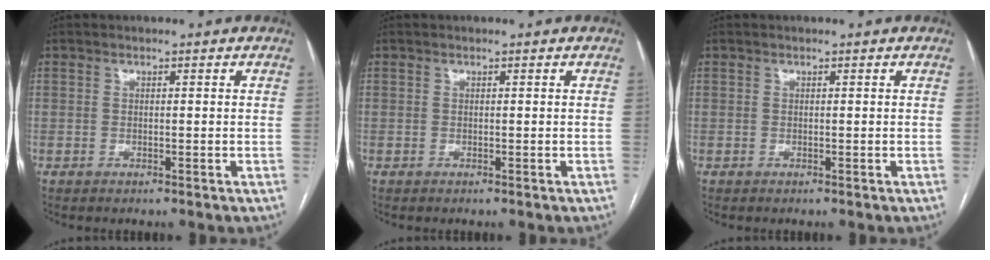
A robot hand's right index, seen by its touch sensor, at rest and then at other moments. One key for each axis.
{"total": 0.0}
{"total": 0.0}